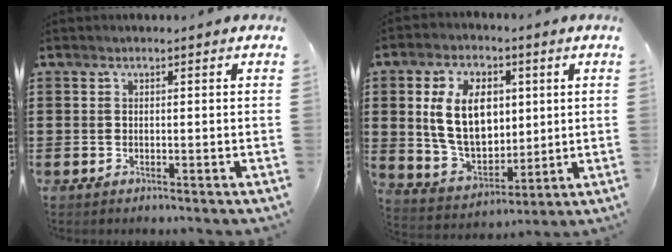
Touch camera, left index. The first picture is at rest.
{"total": 12.0, "force": [2.7, 7.9, 8.6], "torque": [-0.190, 0.012, 0.047]}